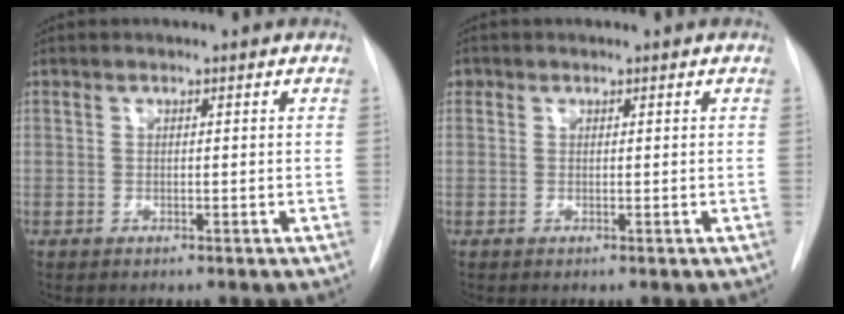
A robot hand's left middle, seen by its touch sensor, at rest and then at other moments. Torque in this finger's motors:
{"motor_torque": [0.05, -0.05, -0.03, -0.01]}